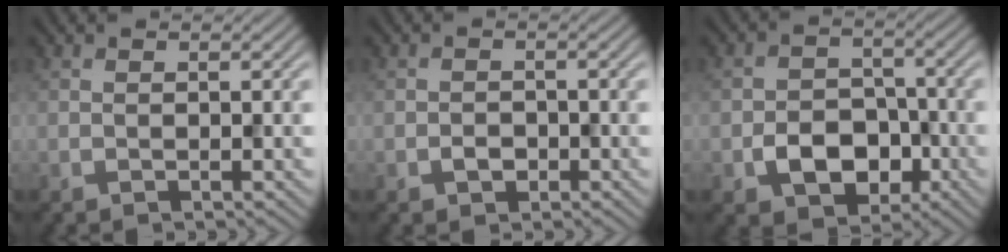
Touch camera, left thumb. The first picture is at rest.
{"total": 1.7, "force": [-0.8, 1.3, 0.8], "torque": [-0.013, -0.002, -0.017]}
{"total": 6.5, "force": [-2.6, 4.8, 3.6], "torque": [-0.062, -0.008, -0.047]}